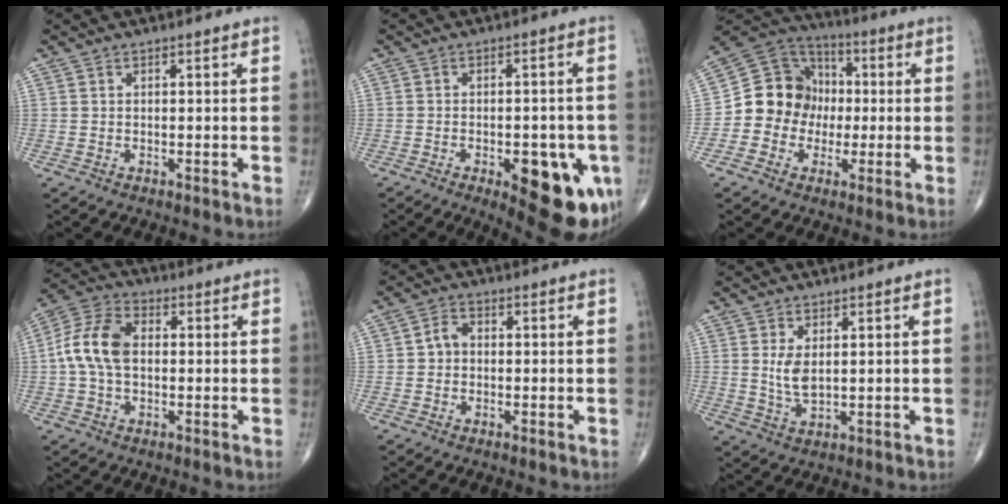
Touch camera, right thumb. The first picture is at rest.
{"total": 15.5, "force": [-6.1, 6.4, 12.8], "torque": [-0.112, 0.009, -0.062]}
{"total": 13.0, "force": [-1.5, 11.9, 5.0], "torque": [-0.043, 0.043, -0.036]}
{"total": 10.2, "force": [0.2, 6.6, 7.8], "torque": [-0.159, 0.028, -0.004]}
{"total": 3.0, "force": [-0.2, 2.5, 1.8], "torque": [-0.021, 0.014, -0.010]}
{"total": 4.1, "force": [0.8, 2.0, 3.5], "torque": [-0.066, -0.013, 0.024]}